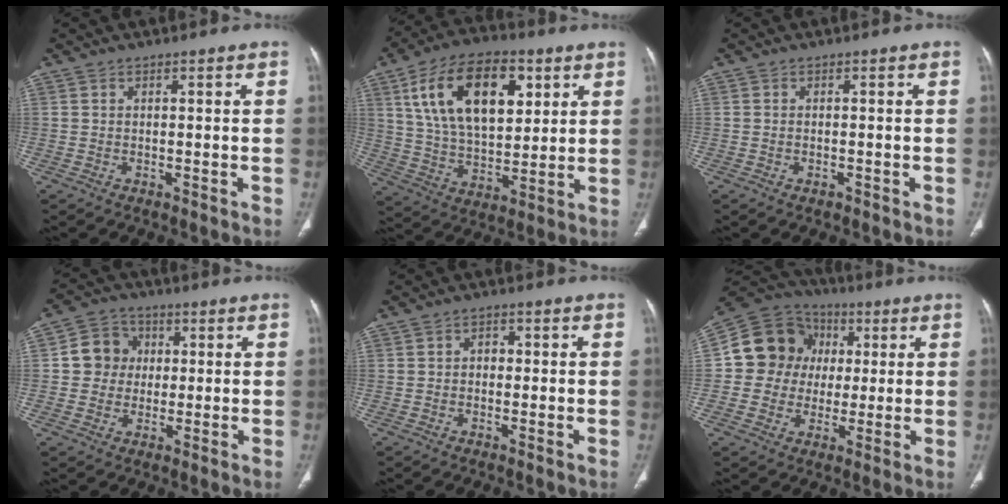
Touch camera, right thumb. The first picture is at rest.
{"total": 20.9, "force": [7.8, 11.5, 15.6], "torque": [-0.237, -0.017, 0.139]}
{"total": 0.7, "force": [-0.4, 0.4, 0.4], "torque": [-0.003, 0.007, -0.004]}
{"total": 7.8, "force": [0.8, 7.3, 2.7], "torque": [-0.011, 0.008, 0.003]}
{"total": 2.1, "force": [0.1, 1.7, 1.3], "torque": [-0.011, 0.009, -0.001]}
{"total": 12.1, "force": [1.4, 11.1, 4.7], "torque": [-0.054, 0.017, 0.014]}